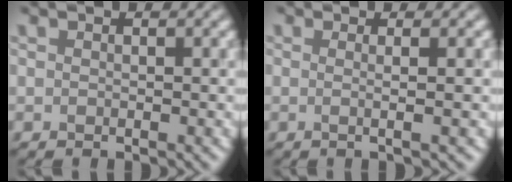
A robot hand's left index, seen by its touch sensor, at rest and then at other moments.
{"total": 2.1, "force": [0.0, 0.3, 2.0], "torque": [-0.032, 0.006, -0.004]}